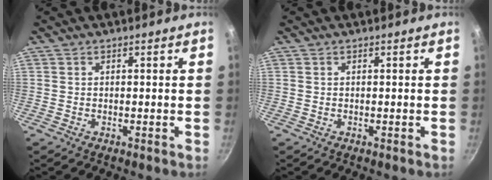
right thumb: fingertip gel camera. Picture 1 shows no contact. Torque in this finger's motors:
{"motor_torque": [-0.09, 0.18, -0.01, 0.00, 0.00]}